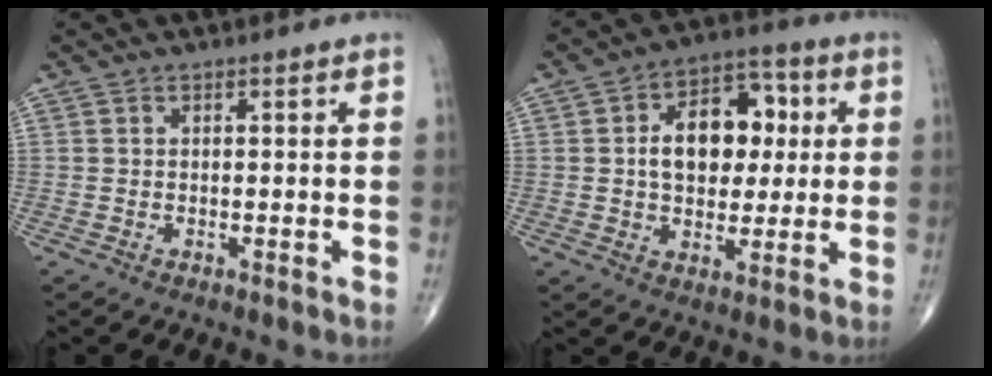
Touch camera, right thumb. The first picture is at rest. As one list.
[{"total": 13.9, "force": [1.9, 9.3, 10.2], "torque": [-0.112, 0.019, 0.024]}]